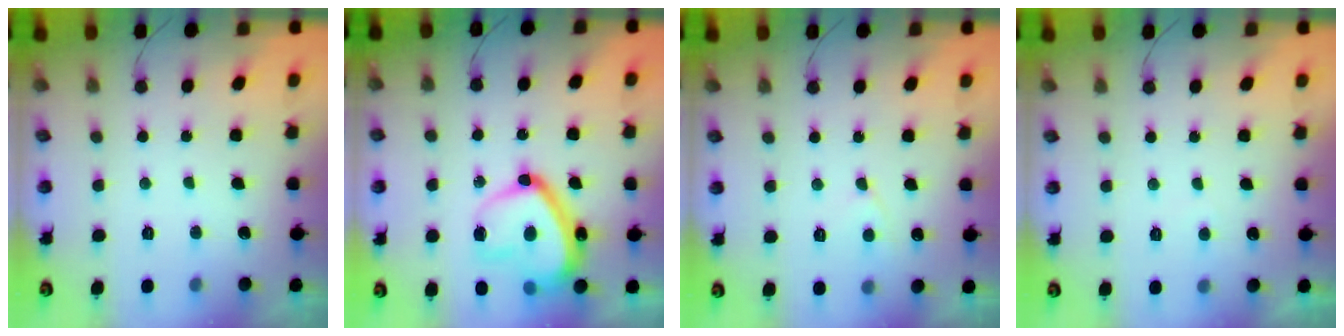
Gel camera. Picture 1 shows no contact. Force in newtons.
{"total": 18.4, "press": 18.3, "slide": 1.4}
{"total": 4.4, "press": 4.4, "slide": 0.5}
{"total": 0.0}